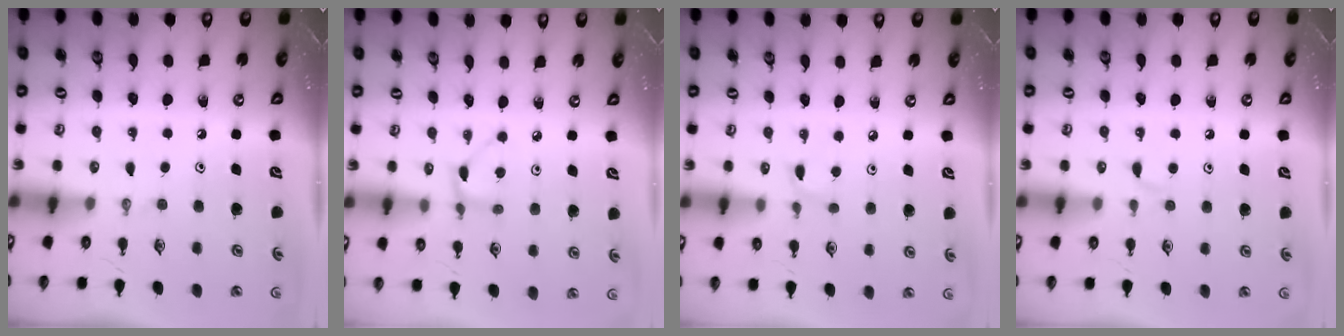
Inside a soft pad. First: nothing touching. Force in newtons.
{"total": 3.6, "press": 3.5, "slide": 0.4}
{"total": 1.4, "press": 1.4, "slide": 0.2}
{"total": 3.1, "press": 3.1, "slide": 0.5}